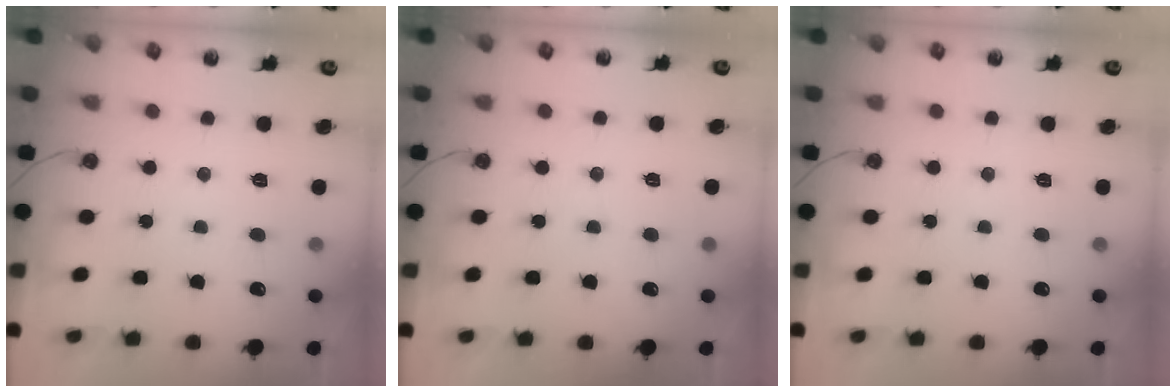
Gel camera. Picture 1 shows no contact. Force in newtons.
{"total": 1.8, "press": 1.7, "slide": 0.1}
{"total": 0.0}